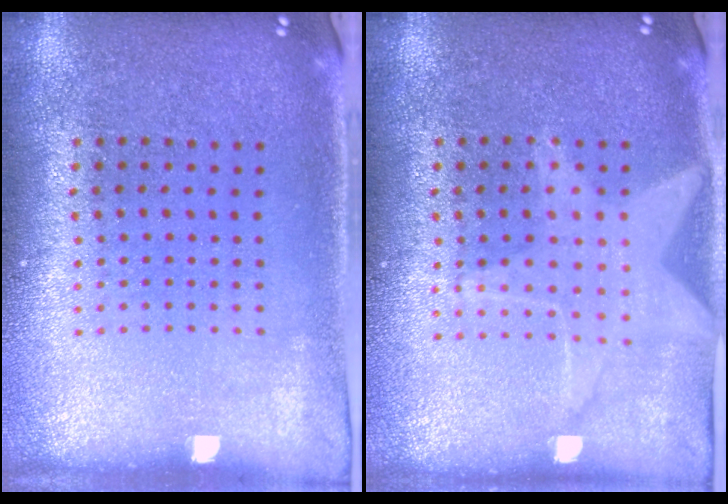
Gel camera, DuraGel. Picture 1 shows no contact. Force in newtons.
{"total": 1.4, "press": 1.4, "slide": 0.1}